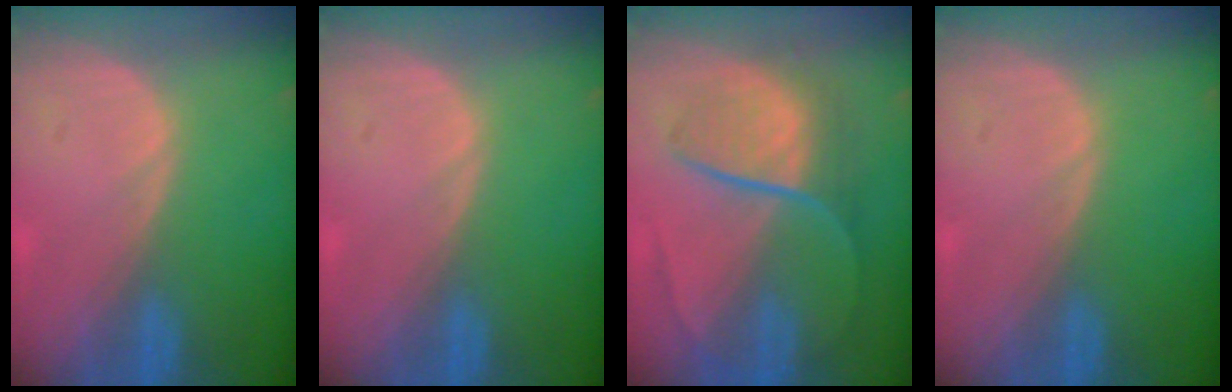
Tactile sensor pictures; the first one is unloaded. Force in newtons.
{"total": 0.0}
{"total": 9.0, "press": 7.5, "slide": 5.0}
{"total": 0.0}